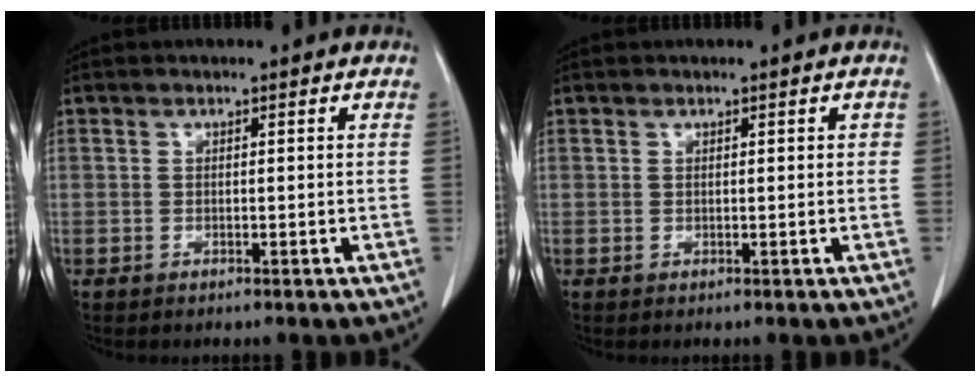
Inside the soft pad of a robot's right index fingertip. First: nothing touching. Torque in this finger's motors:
{"motor_torque": [-0.06, -0.15, 0.04, -0.01]}